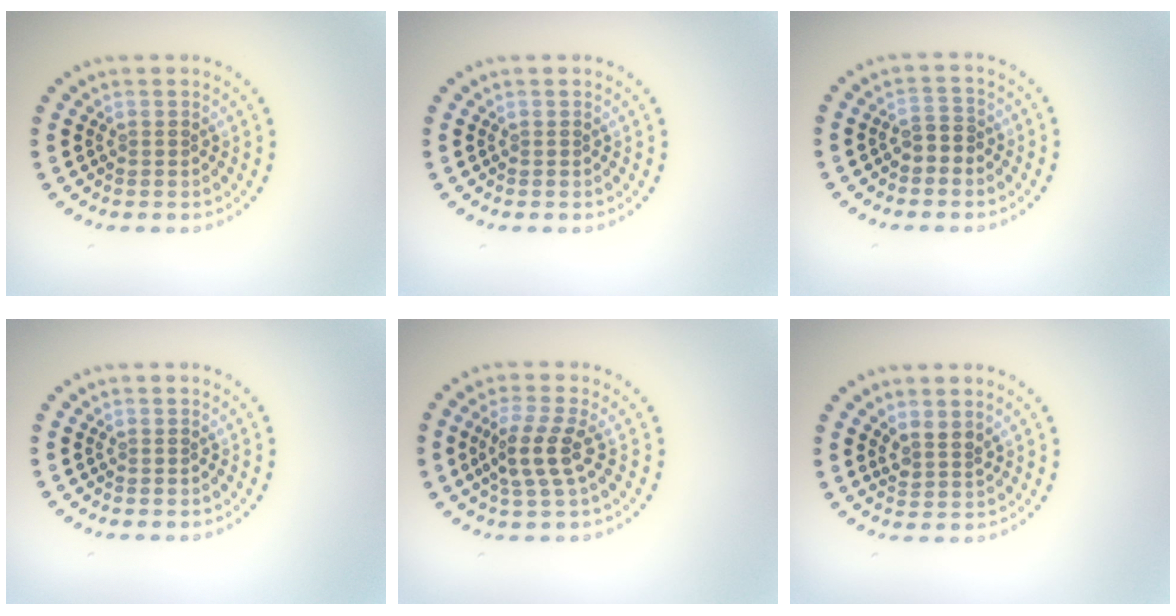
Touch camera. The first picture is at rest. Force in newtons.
{"total": 0.0}
{"total": 1.9, "press": 1.7, "slide": 0.7}
{"total": 0.0}
{"total": 3.3, "press": 2.9, "slide": 1.6}
{"total": 1.7, "press": 1.3, "slide": 1.2}